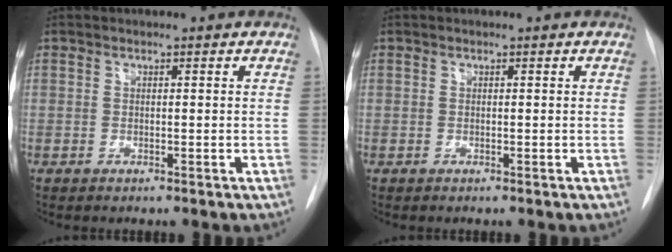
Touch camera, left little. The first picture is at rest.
{"total": 0.0}